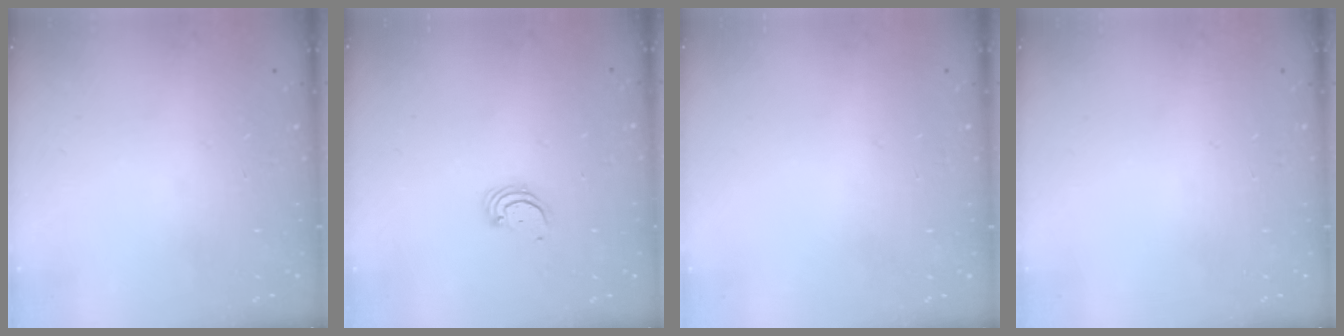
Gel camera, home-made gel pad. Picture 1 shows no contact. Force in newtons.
{"total": 2.5, "press": 2.5, "slide": 0.2}
{"total": 0.0}
{"total": 0.0}